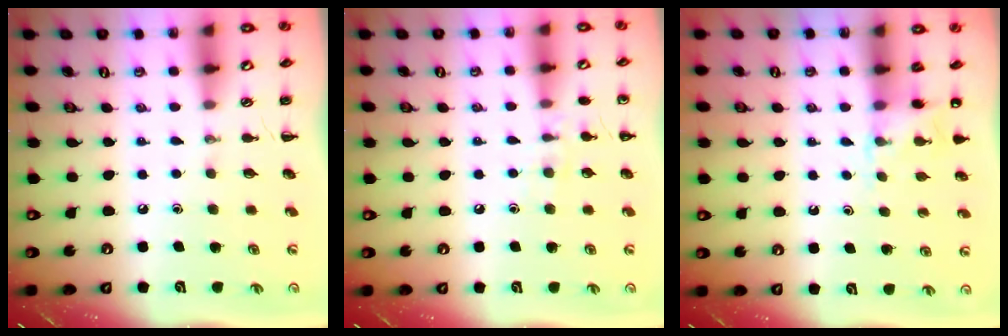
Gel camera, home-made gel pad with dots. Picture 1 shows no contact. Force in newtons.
{"total": 7.5, "press": 7.2, "slide": 2.0}
{"total": 5.5, "press": 5.3, "slide": 1.3}